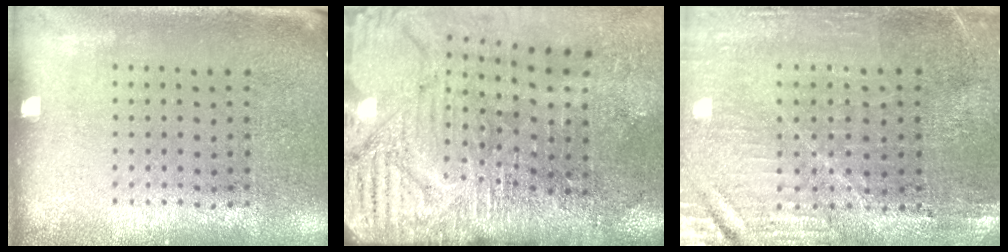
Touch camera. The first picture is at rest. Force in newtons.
{"total": 4.9, "press": 4.1, "slide": 2.8}
{"total": 1.3, "press": 1.3, "slide": 0.2}